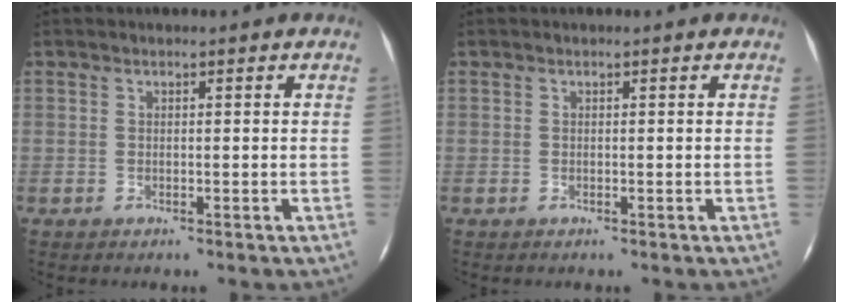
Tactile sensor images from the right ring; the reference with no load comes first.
{"total": 0.0}